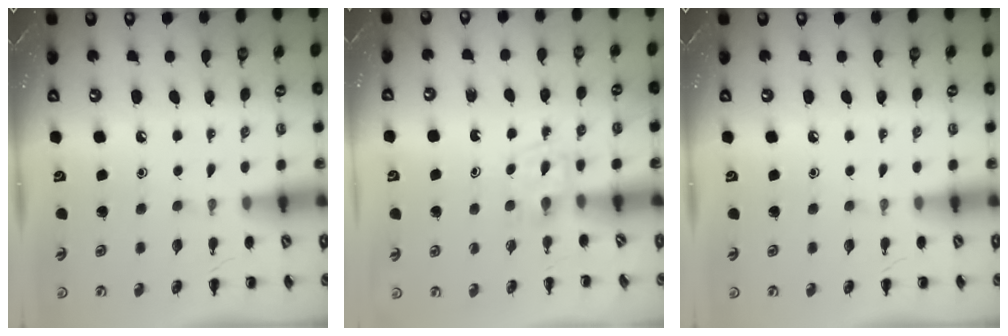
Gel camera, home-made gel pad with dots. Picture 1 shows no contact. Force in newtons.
{"total": 4.5, "press": 4.2, "slide": 1.4}
{"total": 0.0}